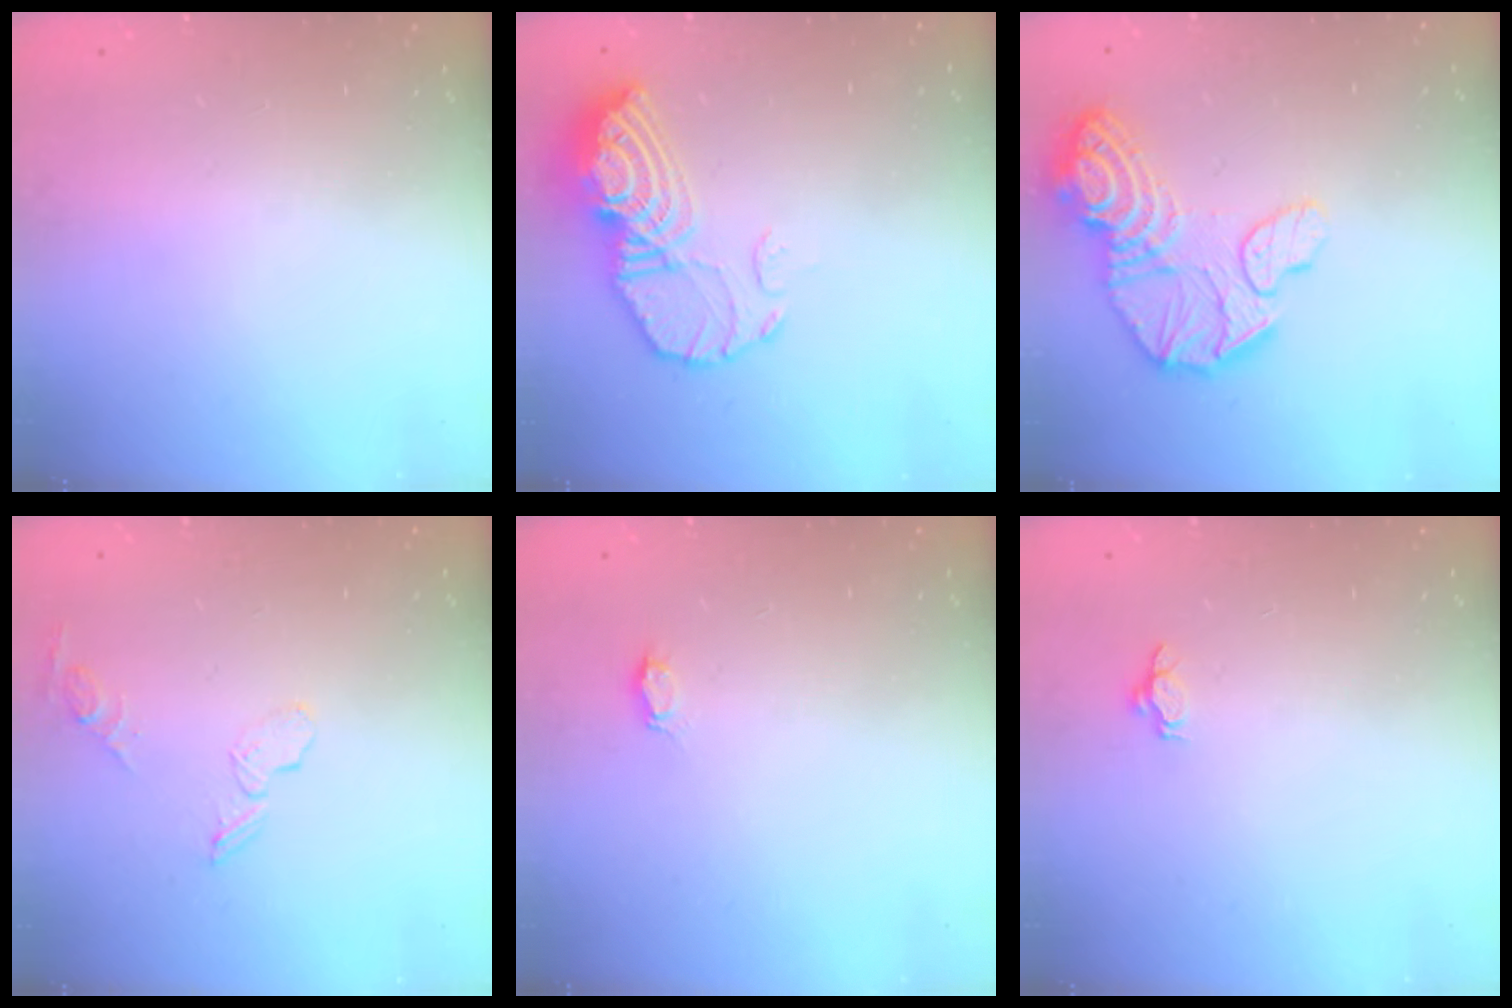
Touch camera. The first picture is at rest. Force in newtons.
{"total": 13.5, "press": 13.4, "slide": 1.3}
{"total": 17.1, "press": 17.1, "slide": 1.6}
{"total": 6.9, "press": 6.9, "slide": 0.9}
{"total": 2.1, "press": 2.1, "slide": 0.3}
{"total": 2.7, "press": 2.6, "slide": 1.0}